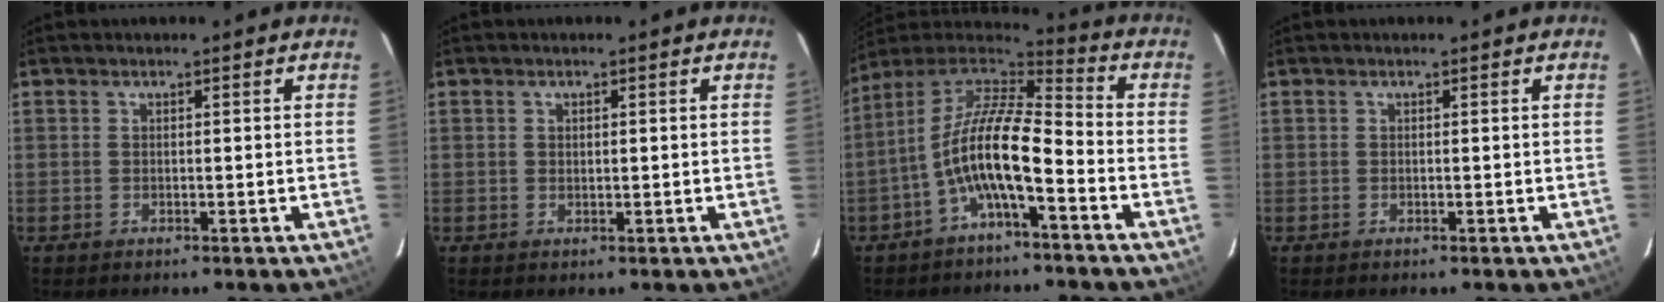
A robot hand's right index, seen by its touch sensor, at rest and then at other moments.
{"total": 0.6, "force": [0.3, 0.5, 0.2], "torque": [-0.003, 0.002, 0.007]}
{"total": 13.5, "force": [-5.4, 3.9, 11.7], "torque": [-0.226, 0.003, -0.106]}
{"total": 0.0}